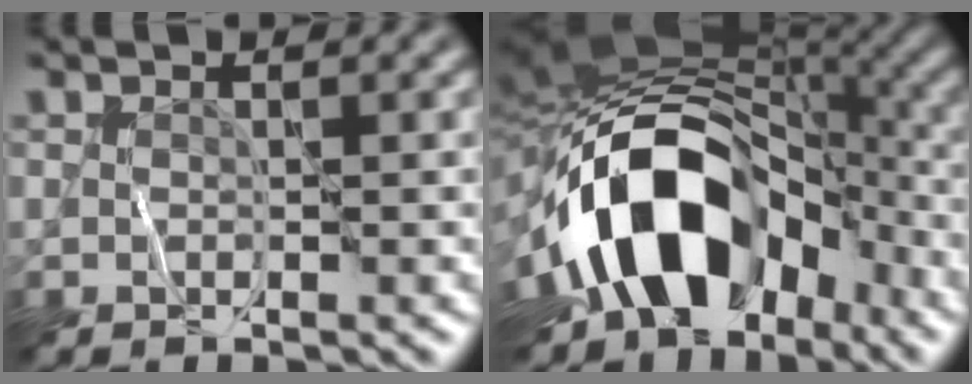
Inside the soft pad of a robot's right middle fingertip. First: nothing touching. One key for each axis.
{"total": 14.5, "fx": -5.4, "fy": 9.3, "fz": 9.8, "tx": -0.152, "ty": 0.011, "tz": -0.098}